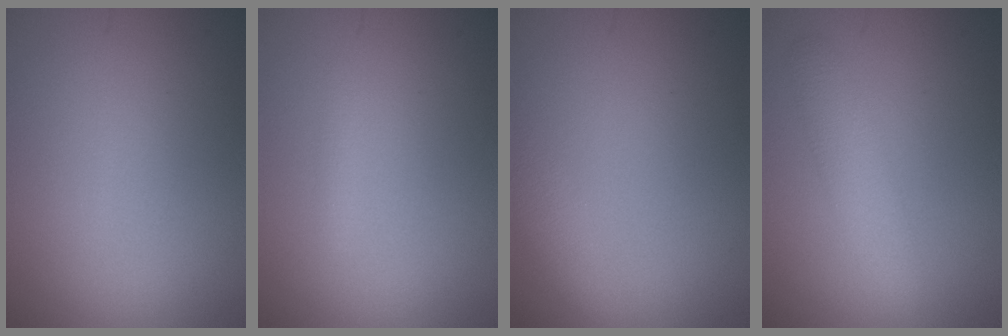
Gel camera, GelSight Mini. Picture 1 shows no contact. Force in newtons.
{"total": 0.7, "press": 0.7, "slide": 0.0}
{"total": 2.6, "press": 2.6, "slide": 0.1}
{"total": 2.8, "press": 2.8, "slide": 0.0}